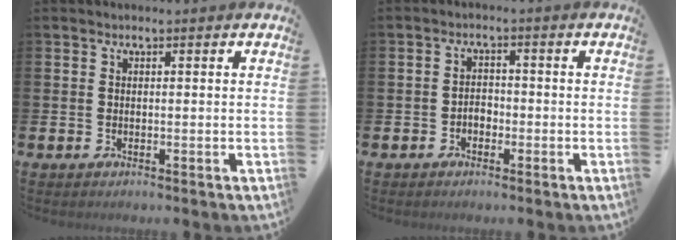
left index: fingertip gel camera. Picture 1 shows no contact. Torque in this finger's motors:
{"motor_torque": [-0.03, 0.13, -0.02, 0.02]}